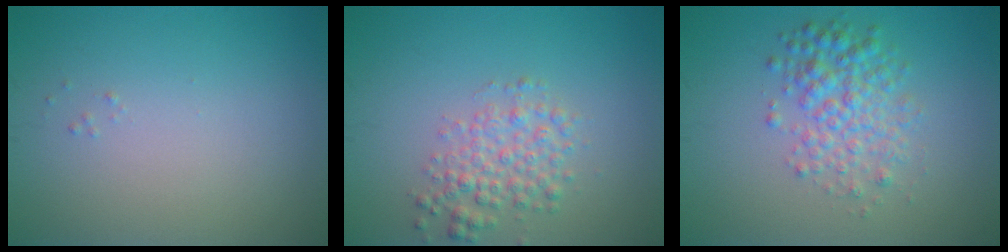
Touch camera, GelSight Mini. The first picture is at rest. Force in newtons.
{"total": 3.1, "press": 3.1, "slide": 0.1}
{"total": 3.7, "press": 3.7, "slide": 0.1}